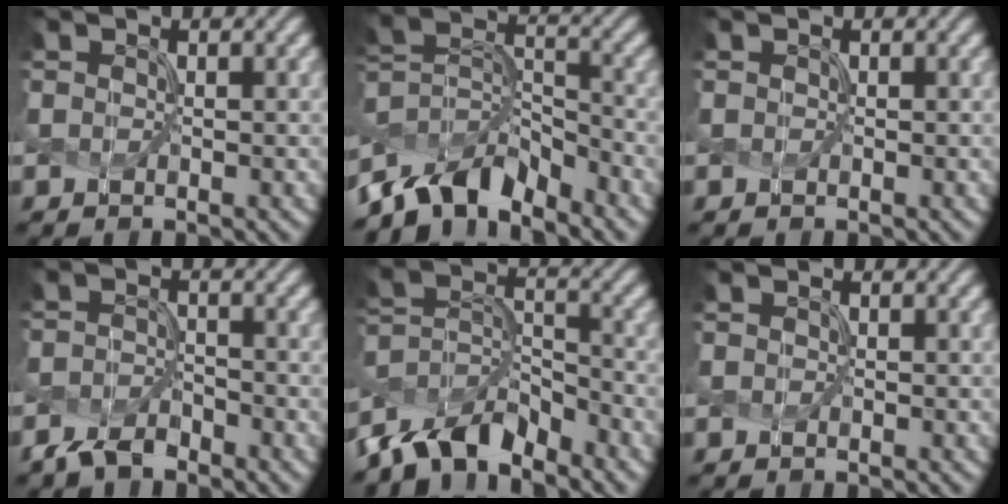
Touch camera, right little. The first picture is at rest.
{"total": 7.7, "force": [-6.5, 3.3, 2.6], "torque": [-0.046, -0.002, -0.126]}
{"total": 0.0}
{"total": 2.7, "force": [-2.3, 1.0, 0.9], "torque": [-0.022, 0.002, -0.044]}
{"total": 7.0, "force": [-6.0, 2.8, 2.3], "torque": [-0.042, -0.001, -0.118]}
{"total": 0.0}